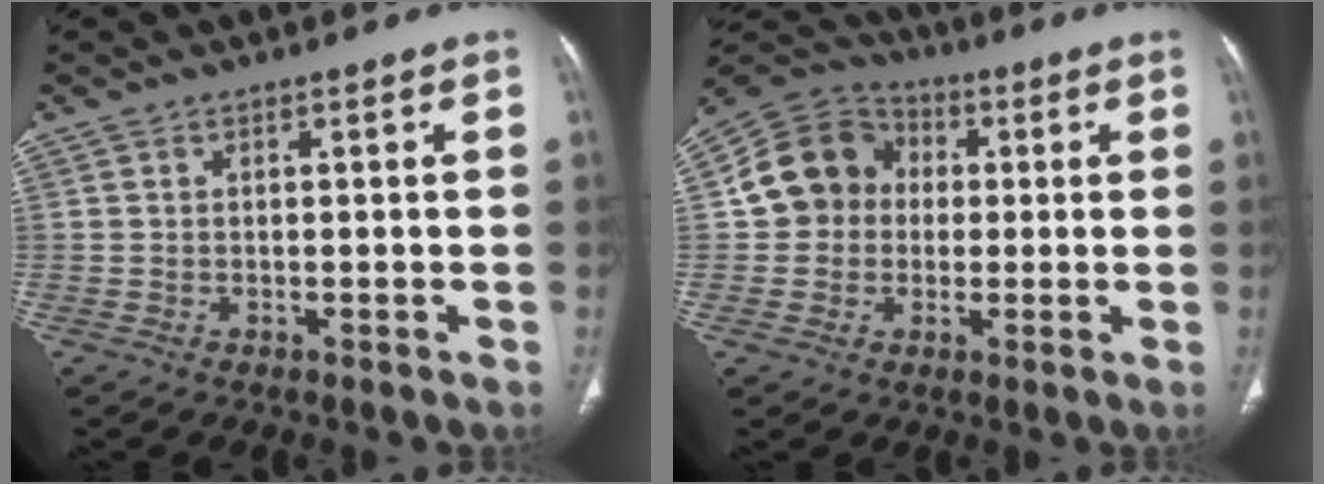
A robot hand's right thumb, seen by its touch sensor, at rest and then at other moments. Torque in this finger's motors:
{"motor_torque": [-0.17, 0.22, 0.03, -0.13, 0.23]}